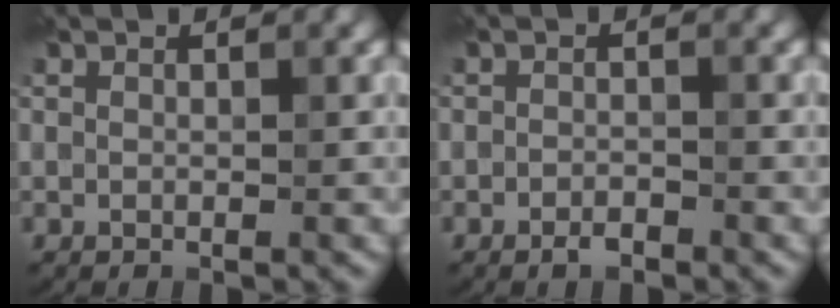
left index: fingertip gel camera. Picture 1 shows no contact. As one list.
[{"total": 1.3, "force": [-0.9, 0.5, 0.7], "torque": [-0.012, 0.000, -0.018]}]